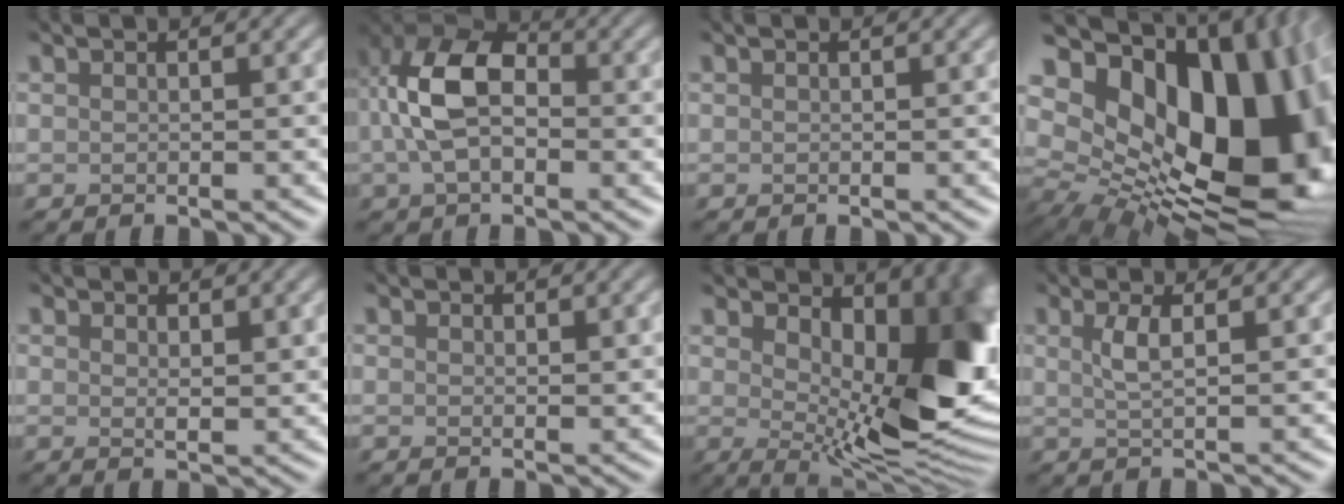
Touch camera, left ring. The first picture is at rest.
{"total": 7.7, "force": [-0.6, 4.8, 5.9], "torque": [-0.124, 0.009, -0.029]}
{"total": 0.0}
{"total": 20.1, "force": [2.7, 12.5, 15.5], "torque": [-0.247, -0.011, 0.085]}
{"total": 1.7, "force": [1.2, 0.8, 0.9], "torque": [-0.016, -0.009, 0.018]}
{"total": 0.9, "force": [0.7, 0.4, 0.3], "torque": [-0.002, -0.003, 0.012]}
{"total": 12.3, "force": [2.5, 6.0, 10.4], "torque": [-0.111, -0.020, 0.041]}
{"total": 1.7, "force": [0.1, 0.3, 1.6], "torque": [-0.027, -0.008, -0.001]}